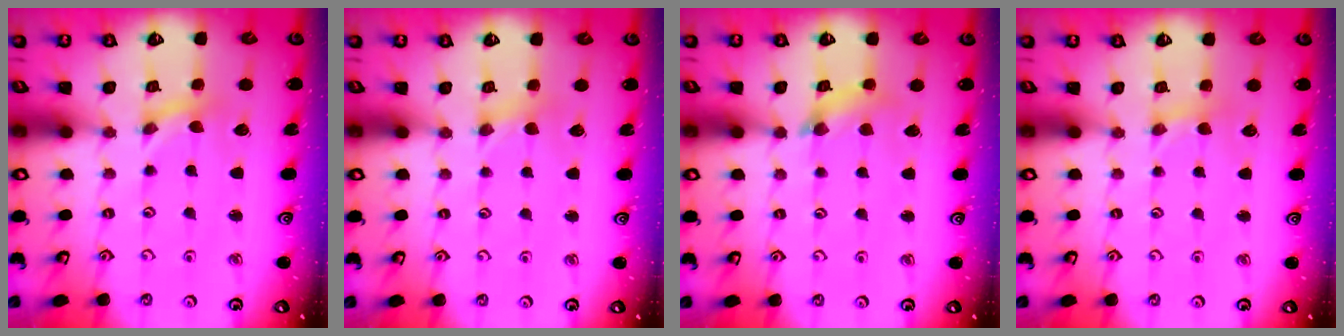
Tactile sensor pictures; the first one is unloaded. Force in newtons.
{"total": 2.1, "press": 2.0, "slide": 0.3}
{"total": 6.7, "press": 6.7, "slide": 0.6}
{"total": 2.1, "press": 2.1, "slide": 0.3}